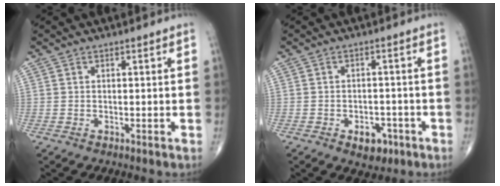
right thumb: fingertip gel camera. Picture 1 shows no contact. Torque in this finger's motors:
{"motor_torque": [0.87, 0.43, 0.32, -0.57, 0.08]}